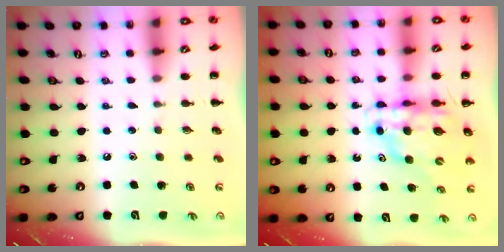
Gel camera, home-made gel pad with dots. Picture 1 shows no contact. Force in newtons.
{"total": 12.6, "press": 12.1, "slide": 3.4}